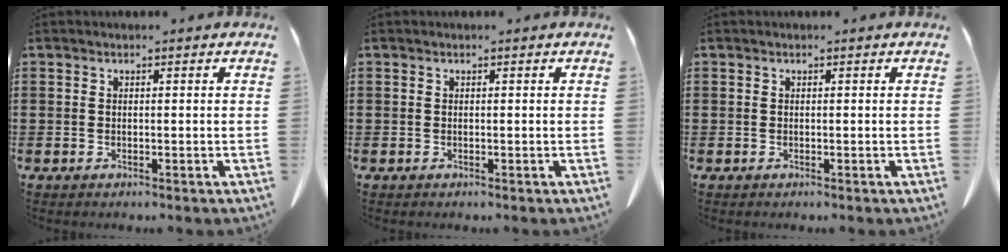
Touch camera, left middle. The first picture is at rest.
{"total": 0.0}
{"total": 0.0}